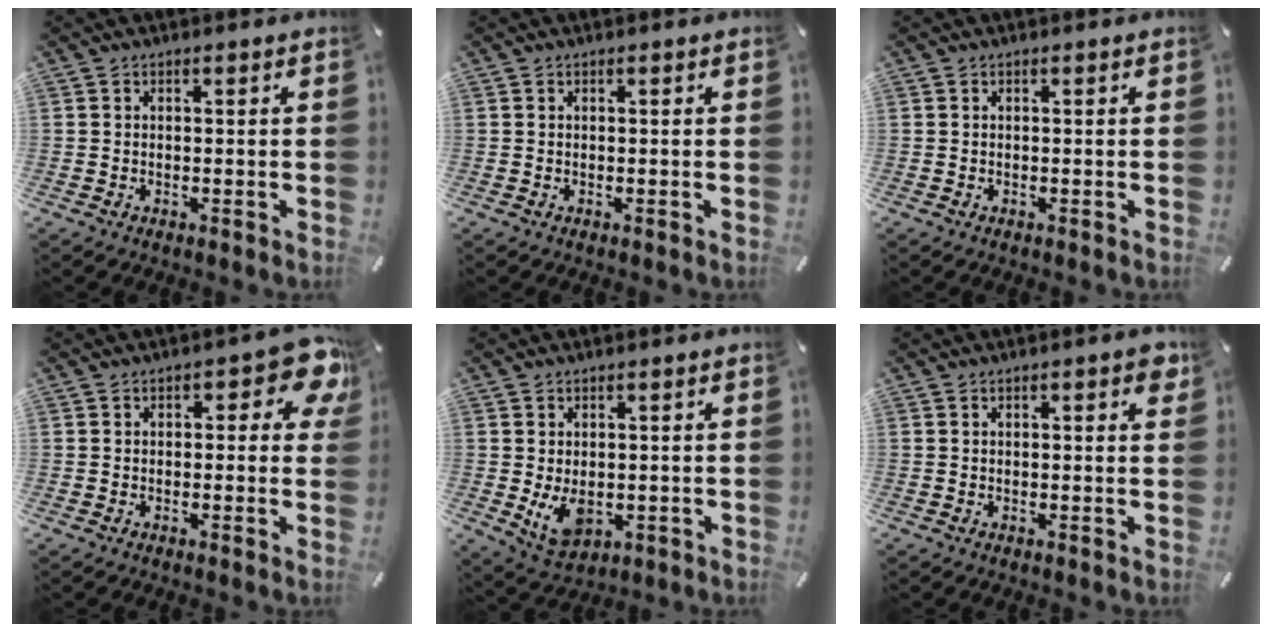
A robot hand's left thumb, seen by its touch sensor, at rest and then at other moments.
{"total": 0.0}
{"total": 0.0}
{"total": 7.9, "force": [3.5, 3.6, 6.1], "torque": [-0.067, -0.016, 0.053]}
{"total": 6.5, "force": [-0.3, 4.7, 4.5], "torque": [-0.094, -0.008, -0.007]}
{"total": 2.5, "force": [1.1, 0.9, 2.0], "torque": [-0.026, -0.002, 0.014]}